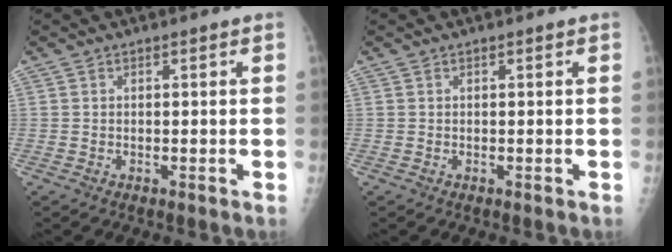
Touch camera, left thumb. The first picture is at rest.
{"total": 0.0}